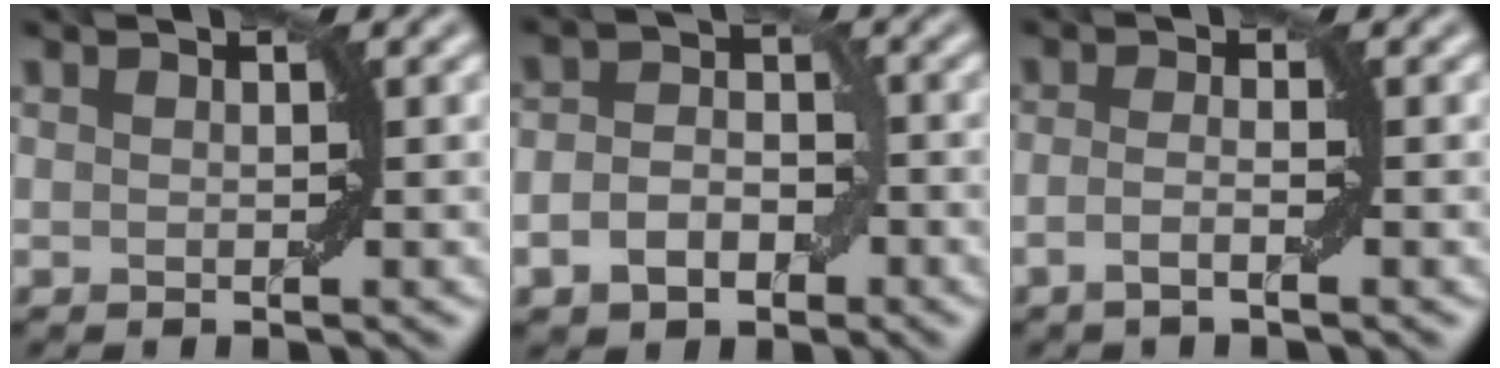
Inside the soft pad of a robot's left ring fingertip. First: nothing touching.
{"total": 4.3, "force": [-1.7, 3.0, 2.6], "torque": [-0.042, 0.001, -0.035]}
{"total": 1.7, "force": [-0.8, 0.3, 1.5], "torque": [-0.029, 0.001, -0.019]}